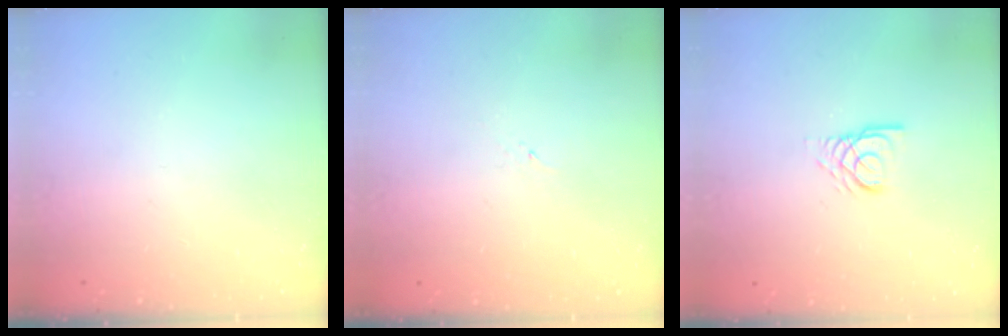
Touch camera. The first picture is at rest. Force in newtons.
{"total": 1.2, "press": 1.1, "slide": 0.2}
{"total": 3.0, "press": 2.9, "slide": 0.3}